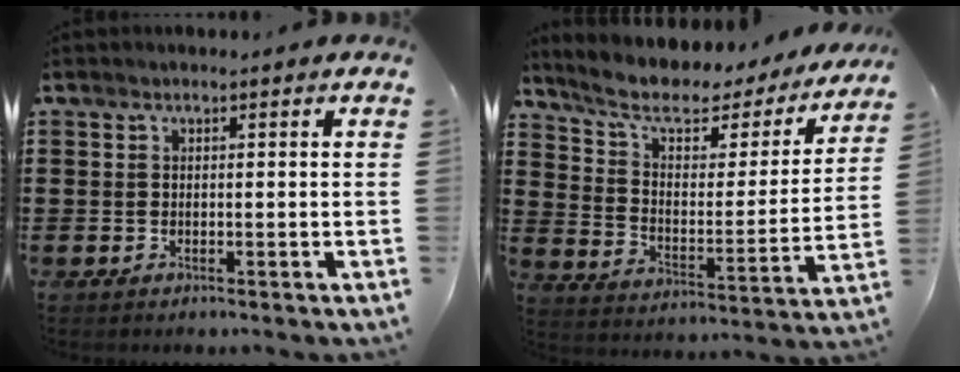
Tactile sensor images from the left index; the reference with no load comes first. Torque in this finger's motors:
{"motor_torque": [1.49, -0.65, 0.59, 0.15]}